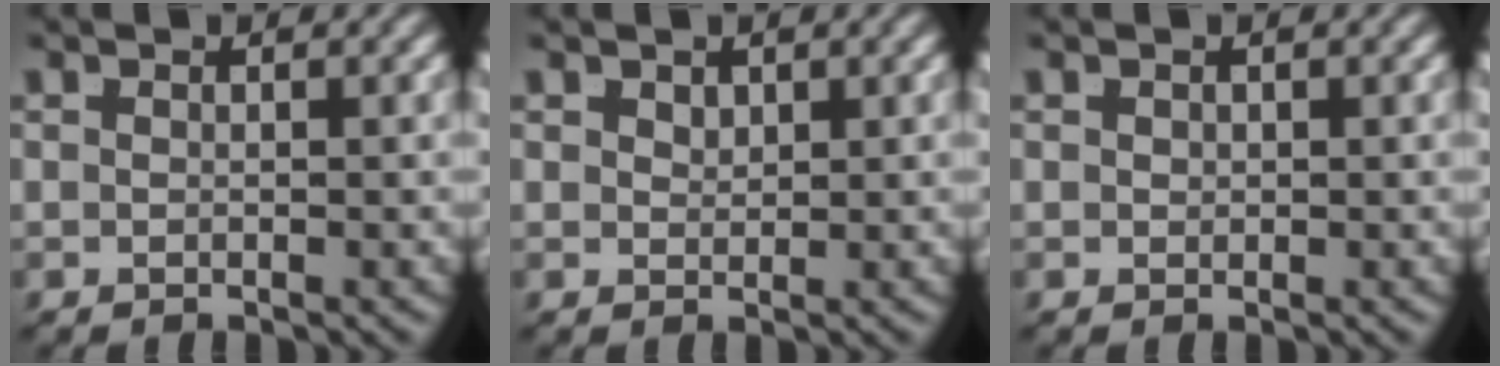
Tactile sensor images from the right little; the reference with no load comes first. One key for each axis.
{"total": 1.0, "fx": 0.9, "fy": -0.1, "fz": 0.2, "tx": 0.003, "ty": -0.008, "tz": 0.029}
{"total": 0.0}